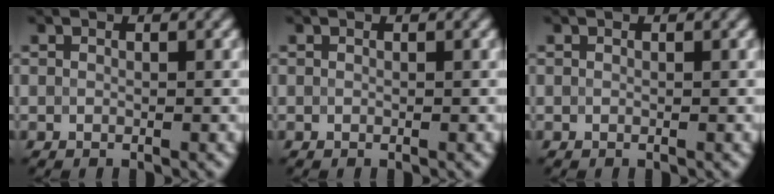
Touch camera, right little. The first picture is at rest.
{"total": 0.0}
{"total": 0.0}